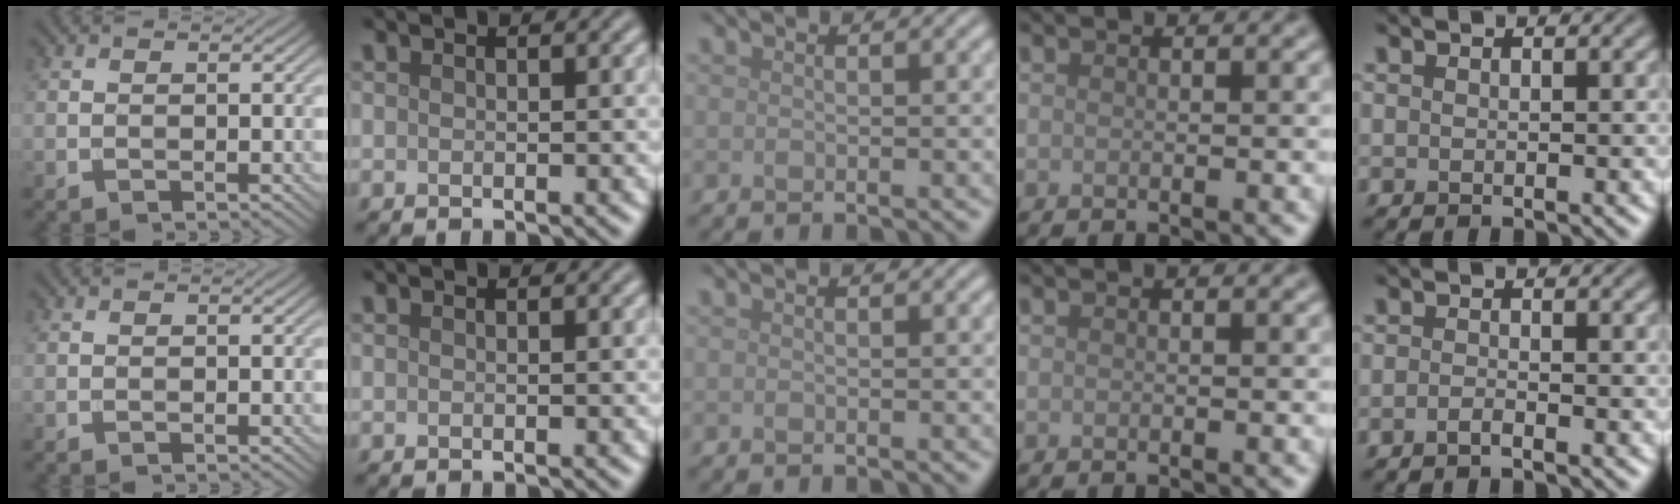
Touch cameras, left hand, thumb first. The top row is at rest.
{"little": {"total": 0.9, "force": [-0.6, 0.2, 0.6], "torque": [-0.011, -0.001, -0.013]}}